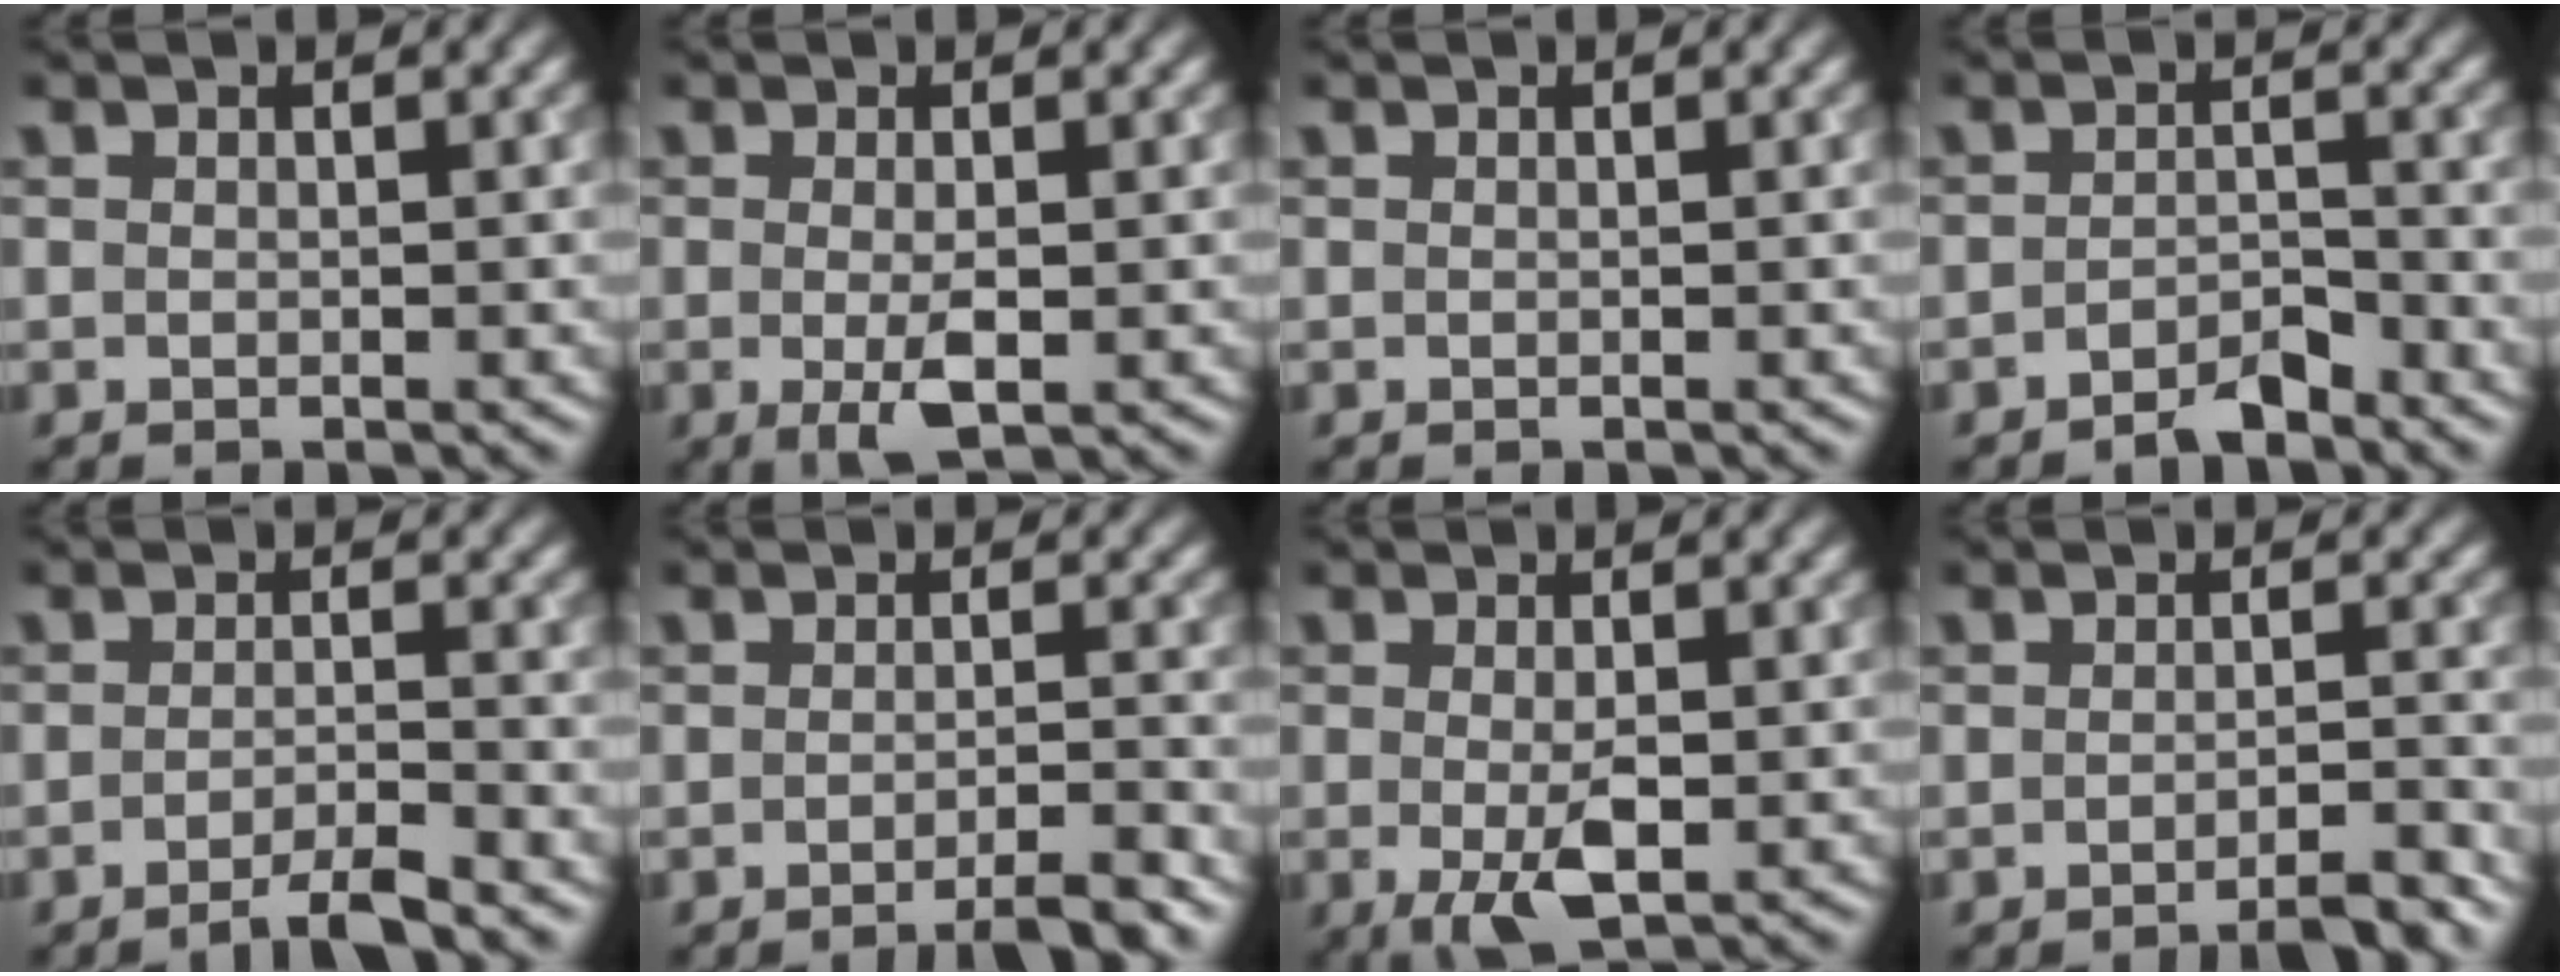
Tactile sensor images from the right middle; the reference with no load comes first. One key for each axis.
{"total": 2.7, "fx": -0.6, "fy": 0.7, "fz": 2.6, "tx": -0.052, "ty": -0.011, "tz": -0.009}
{"total": 0.0}
{"total": 2.3, "fx": -1.9, "fy": 0.6, "fz": 1.0, "tx": -0.015, "ty": 0.007, "tz": -0.035}
{"total": 3.1, "fx": -2.1, "fy": 0.5, "fz": 2.2, "tx": -0.028, "ty": 0.002, "tz": -0.048}
{"total": 3.5, "fx": -2.4, "fy": 0.6, "fz": 2.5, "tx": -0.026, "ty": 0.001, "tz": -0.044}
{"total": 3.5, "fx": -0.7, "fy": 1.1, "fz": 3.3, "tx": -0.064, "ty": -0.012, "tz": -0.011}
{"total": 3.3, "fx": -2.4, "fy": 0.6, "fz": 2.2, "tx": -0.019, "ty": 0.005, "tz": -0.041}